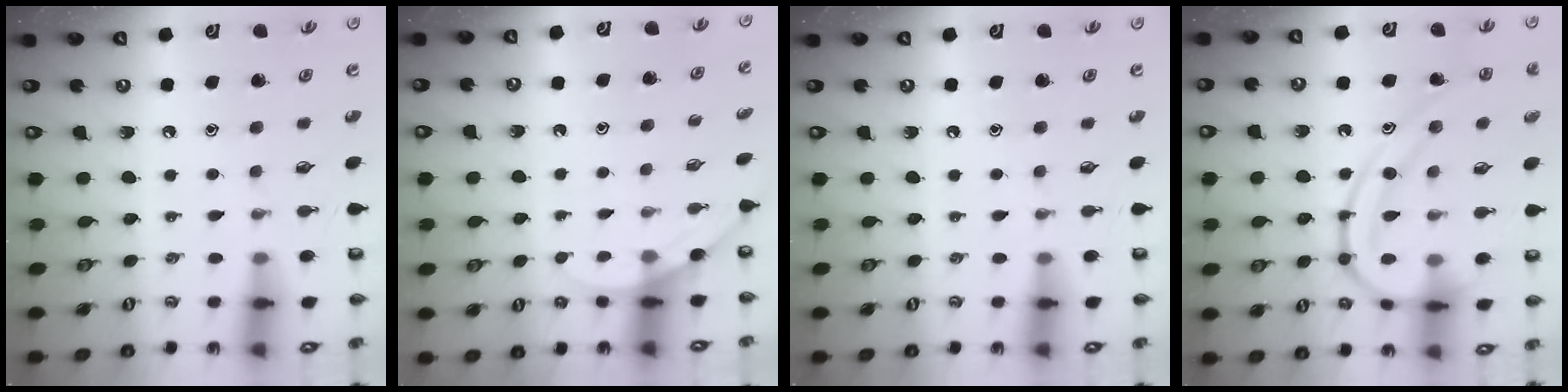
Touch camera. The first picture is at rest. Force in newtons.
{"total": 2.6, "press": 2.6, "slide": 0.2}
{"total": 0.0}
{"total": 13.7, "press": 13.7, "slide": 0.2}